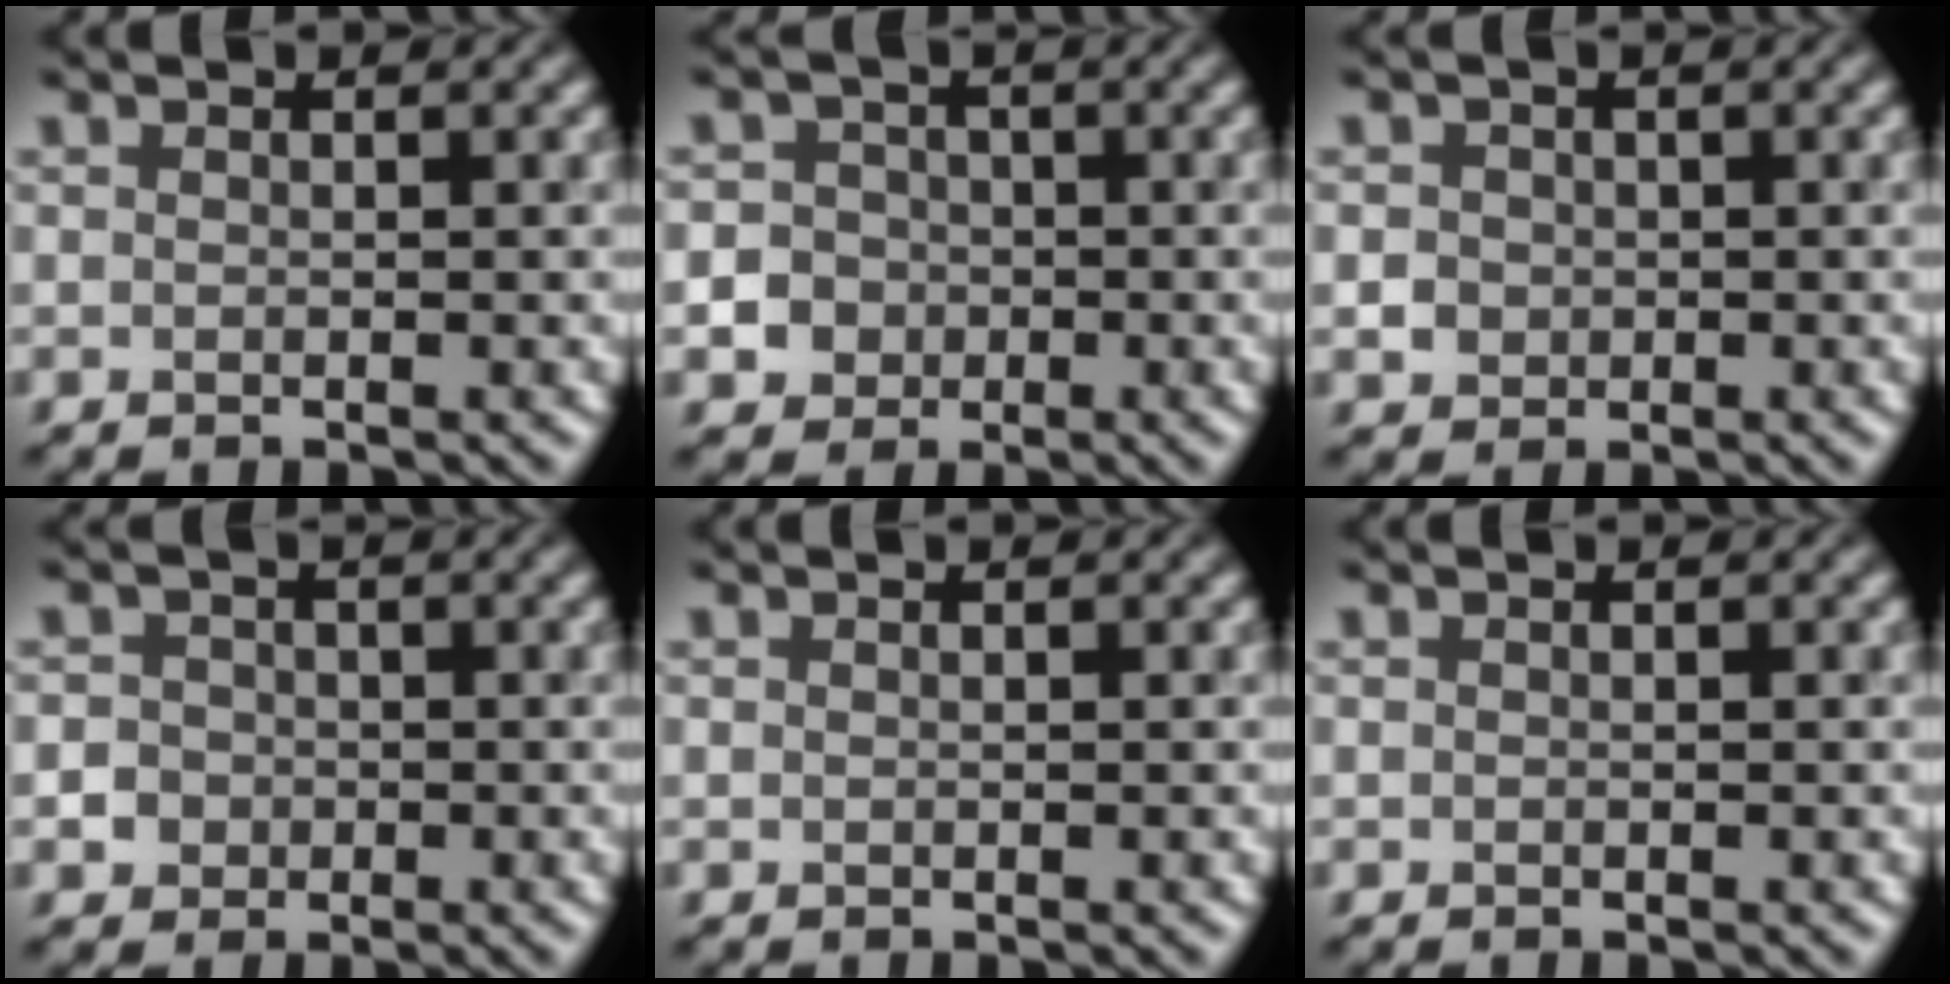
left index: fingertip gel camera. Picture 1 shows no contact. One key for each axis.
{"total": 6.4, "fx": -1.9, "fy": 5.9, "fz": 1.2, "tx": -0.010, "ty": -0.002, "tz": -0.059}
{"total": 2.0, "fx": 0.1, "fy": 1.9, "fz": 0.6, "tx": 0.003, "ty": 0.002, "tz": 0.001}
{"total": 3.2, "fx": -0.6, "fy": 3.0, "fz": 0.9, "tx": 0.009, "ty": 0.013, "tz": -0.030}
{"total": 0.0}
{"total": 0.0}